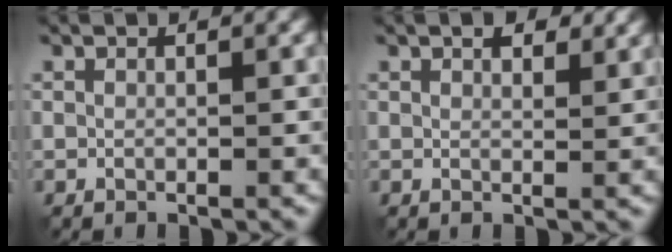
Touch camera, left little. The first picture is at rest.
{"total": 1.9, "force": [1.2, 1.0, 1.2], "torque": [-0.015, 0.000, 0.022]}